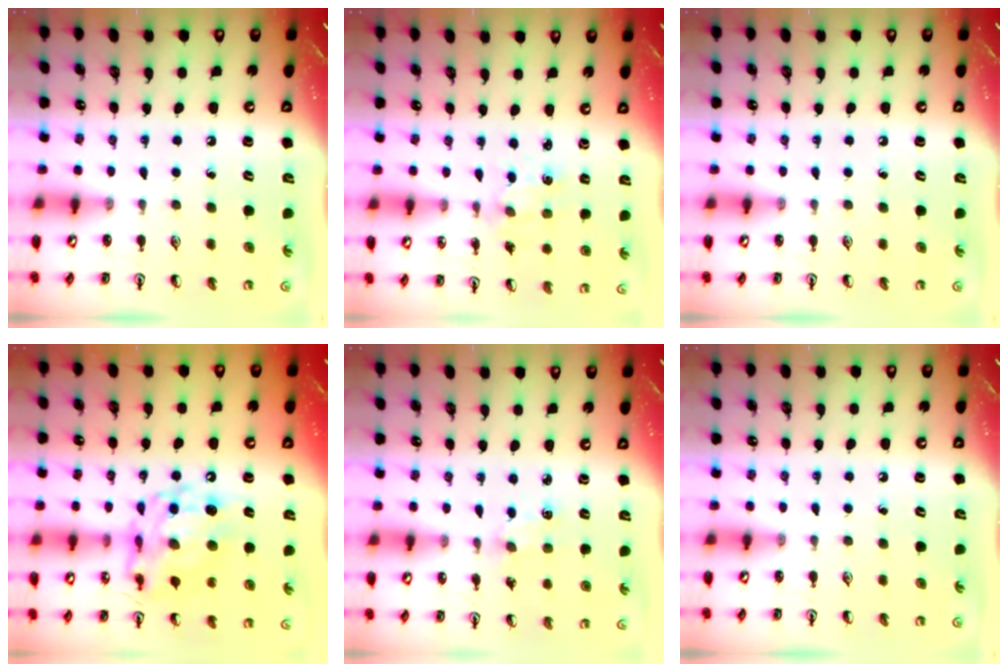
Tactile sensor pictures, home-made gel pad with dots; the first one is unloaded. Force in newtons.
{"total": 3.0, "press": 3.0, "slide": 0.3}
{"total": 0.0}
{"total": 12.4, "press": 12.4, "slide": 1.2}
{"total": 3.0, "press": 3.0, "slide": 0.4}
{"total": 0.0}